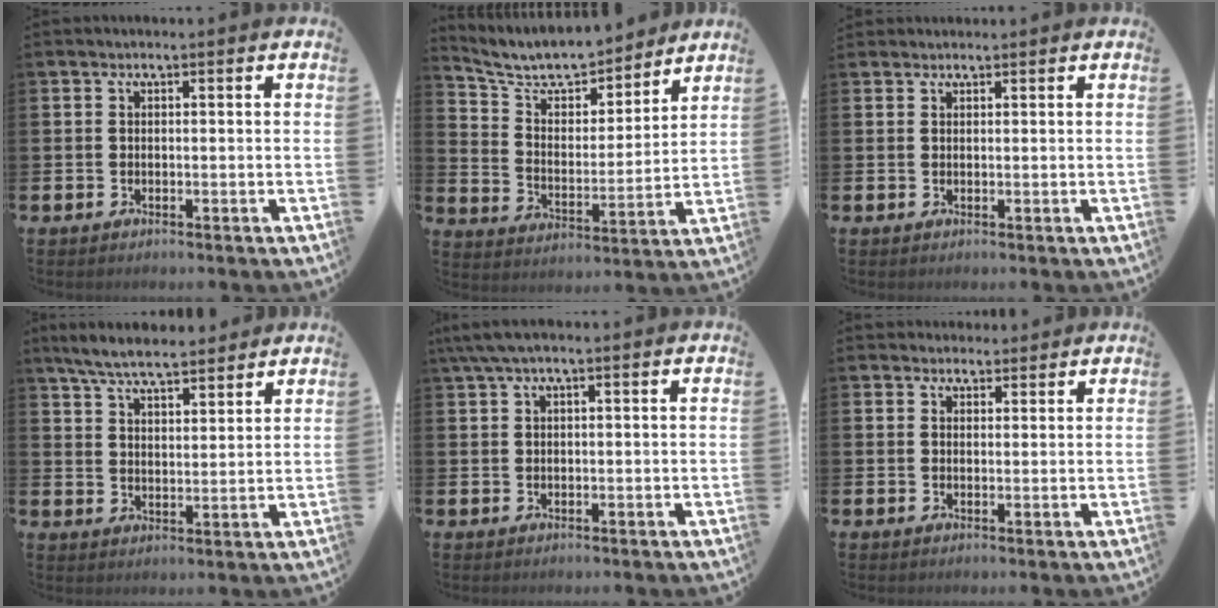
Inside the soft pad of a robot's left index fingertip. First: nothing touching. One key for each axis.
{"total": 8.4, "fx": 7.9, "fy": 2.2, "fz": 2.0, "tx": -0.073, "ty": -0.065, "tz": 0.138}
{"total": 1.1, "fx": 1.1, "fy": 0.3, "fz": -0.2, "tx": 0.015, "ty": -0.002, "tz": 0.018}
{"total": 6.5, "fx": 6.2, "fy": 0.9, "fz": 1.9, "tx": -0.057, "ty": -0.026, "tz": 0.111}
{"total": 5.2, "fx": 3.2, "fy": 0.8, "fz": 4.1, "tx": -0.084, "ty": -0.001, "tz": 0.056}
{"total": 2.6, "fx": 2.4, "fy": 1.0, "fz": -0.1, "tx": 0.012, "ty": -0.010, "tz": 0.041}